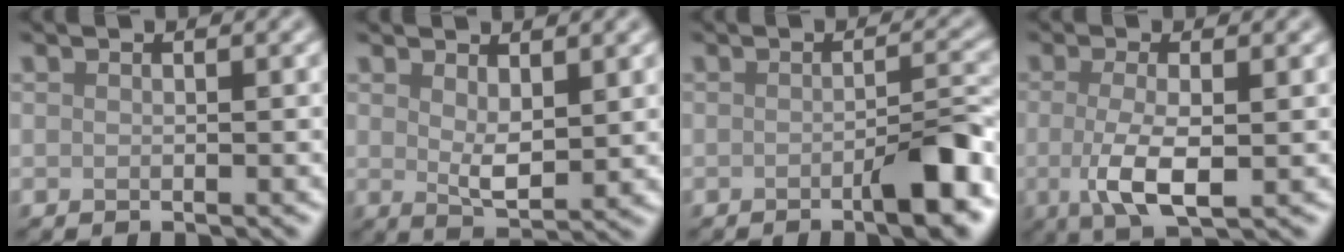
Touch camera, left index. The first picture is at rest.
{"total": 2.9, "force": [1.3, 1.1, 2.4], "torque": [-0.047, -0.008, 0.026]}
{"total": 4.4, "force": [-1.9, 0.9, 3.9], "torque": [-0.053, 0.005, -0.034]}
{"total": 4.6, "force": [-0.6, 1.5, 4.3], "torque": [-0.093, -0.011, -0.012]}